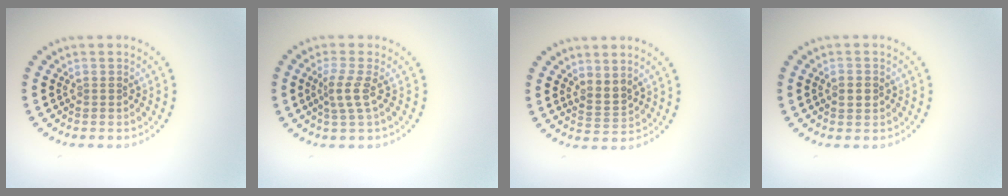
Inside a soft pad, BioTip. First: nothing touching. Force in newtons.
{"total": 2.2, "press": 1.6, "slide": 1.5}
{"total": 2.0, "press": 1.5, "slide": 1.3}
{"total": 1.2, "press": 1.2, "slide": 0.1}